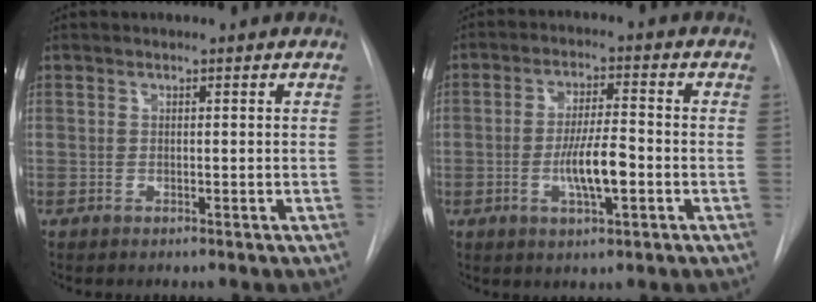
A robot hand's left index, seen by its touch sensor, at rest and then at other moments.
{"total": 7.0, "force": [-1.8, 1.4, 6.6], "torque": [-0.125, -0.002, -0.032]}